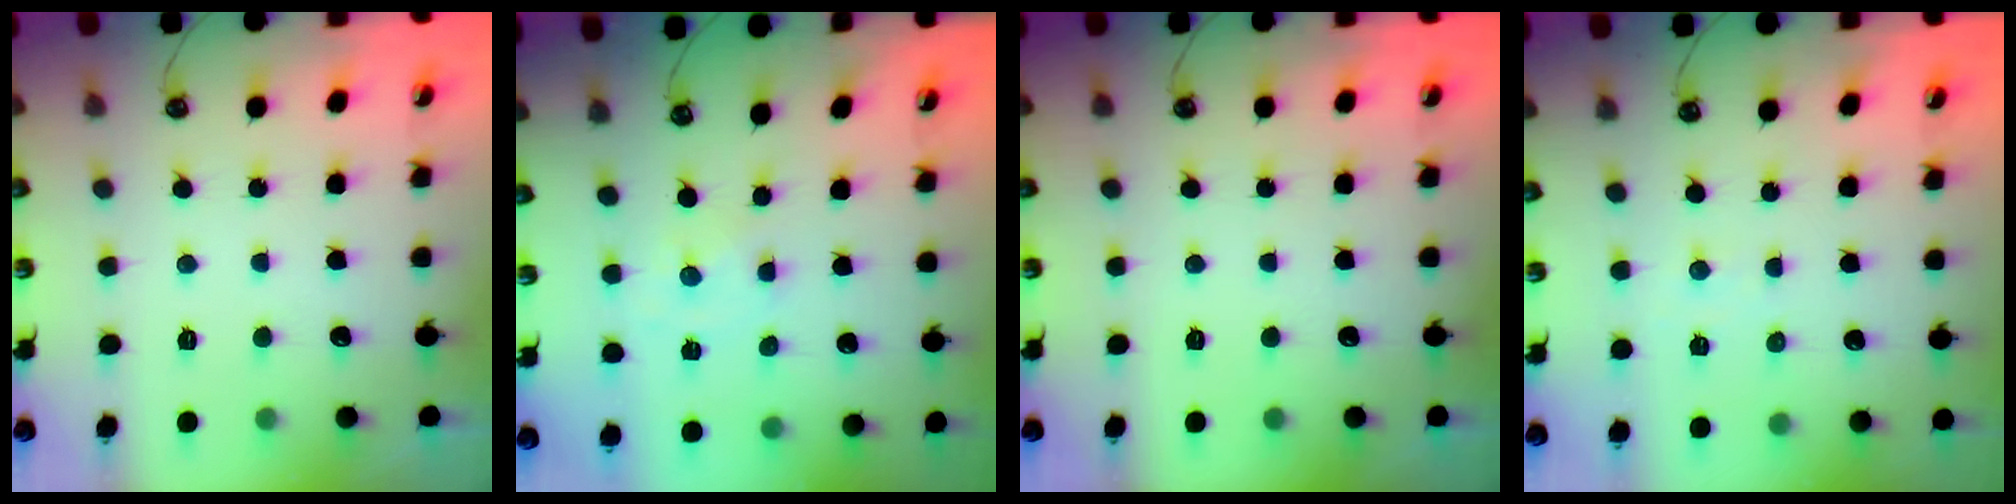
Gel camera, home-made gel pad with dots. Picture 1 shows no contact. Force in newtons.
{"total": 0.0}
{"total": 0.0}
{"total": 3.8, "press": 3.8, "slide": 0.5}